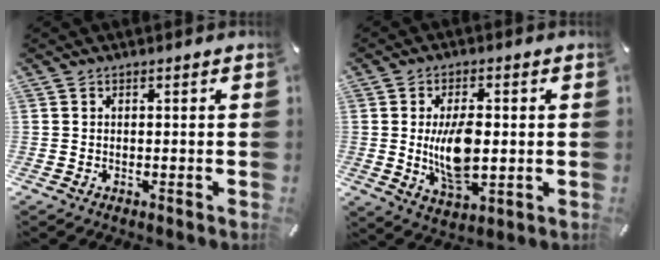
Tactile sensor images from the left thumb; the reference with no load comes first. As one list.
[{"total": 10.8, "force": [0.1, 5.6, 9.3], "torque": [-0.180, -0.015, -0.004]}]